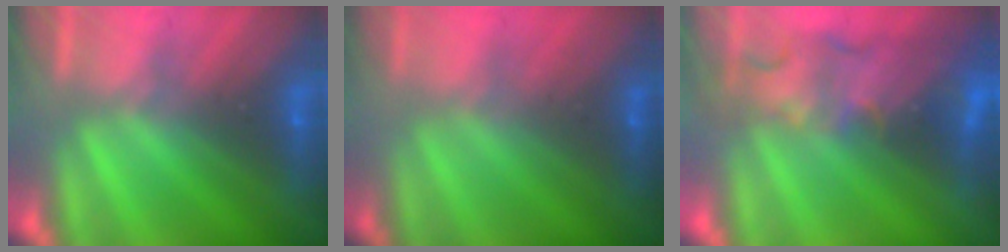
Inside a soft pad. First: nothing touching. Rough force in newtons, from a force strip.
{"total": 1.4}
{"total": 3.8}